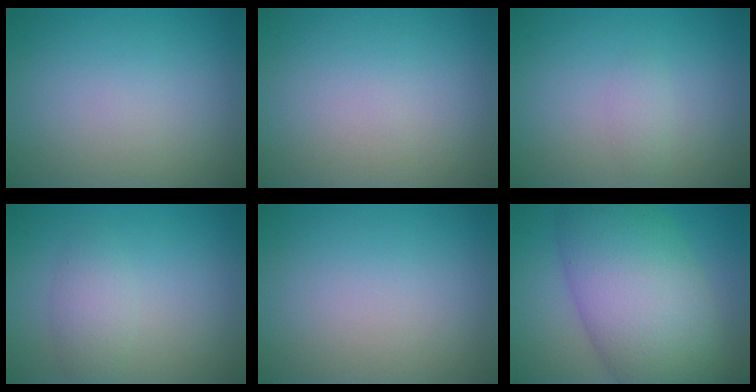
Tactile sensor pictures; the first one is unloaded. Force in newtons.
{"total": 0.0}
{"total": 0.8, "press": 0.8, "slide": 0.1}
{"total": 2.1, "press": 2.1, "slide": 0.1}
{"total": 0.0}
{"total": 11.9, "press": 11.8, "slide": 0.3}